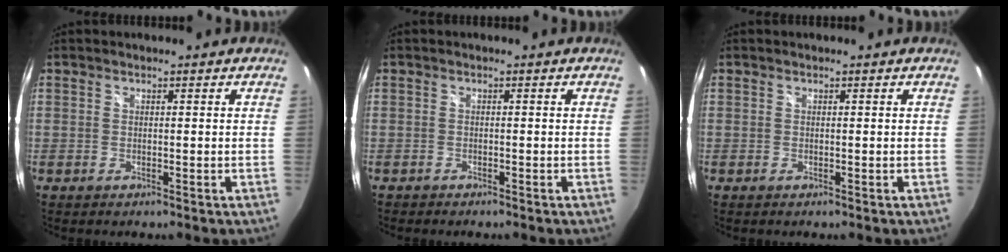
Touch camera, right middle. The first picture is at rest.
{"total": 0.9, "force": [-0.9, 0.3, 0.1], "torque": [-0.007, -0.003, -0.017]}
{"total": 0.0}